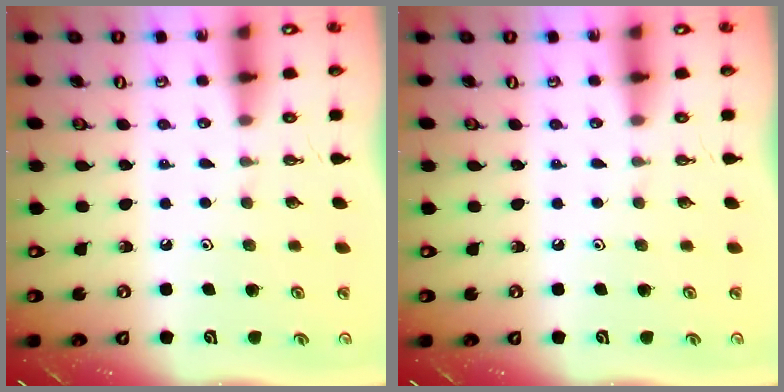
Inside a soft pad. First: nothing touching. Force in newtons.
{"total": 0.0}